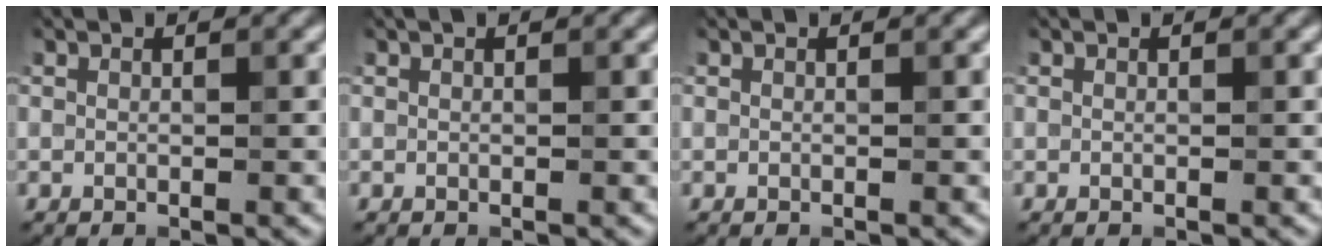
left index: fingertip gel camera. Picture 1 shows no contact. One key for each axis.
{"total": 0.0}
{"total": 0.0}
{"total": 0.0}